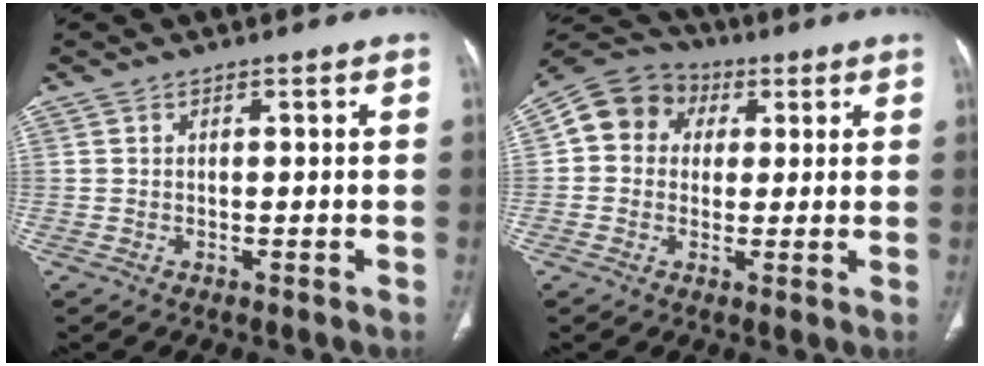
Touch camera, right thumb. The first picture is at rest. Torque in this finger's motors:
{"motor_torque": [1.52, 1.44, 0.42, -0.66, 0.12]}